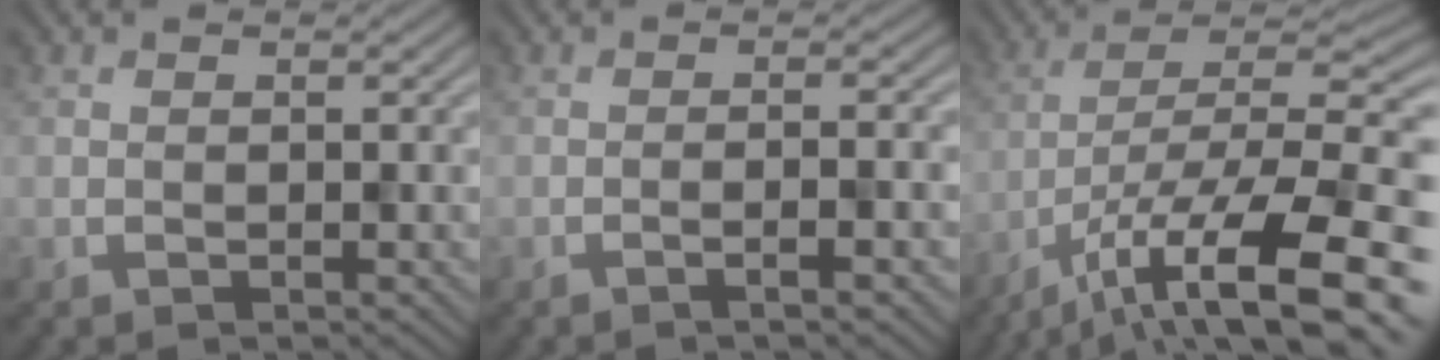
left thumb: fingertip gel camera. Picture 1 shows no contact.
{"total": 2.8, "force": [-1.4, 0.4, 2.4], "torque": [-0.032, 0.014, -0.030]}
{"total": 13.9, "force": [-8.2, 4.2, 10.5], "torque": [-0.171, -0.004, -0.138]}